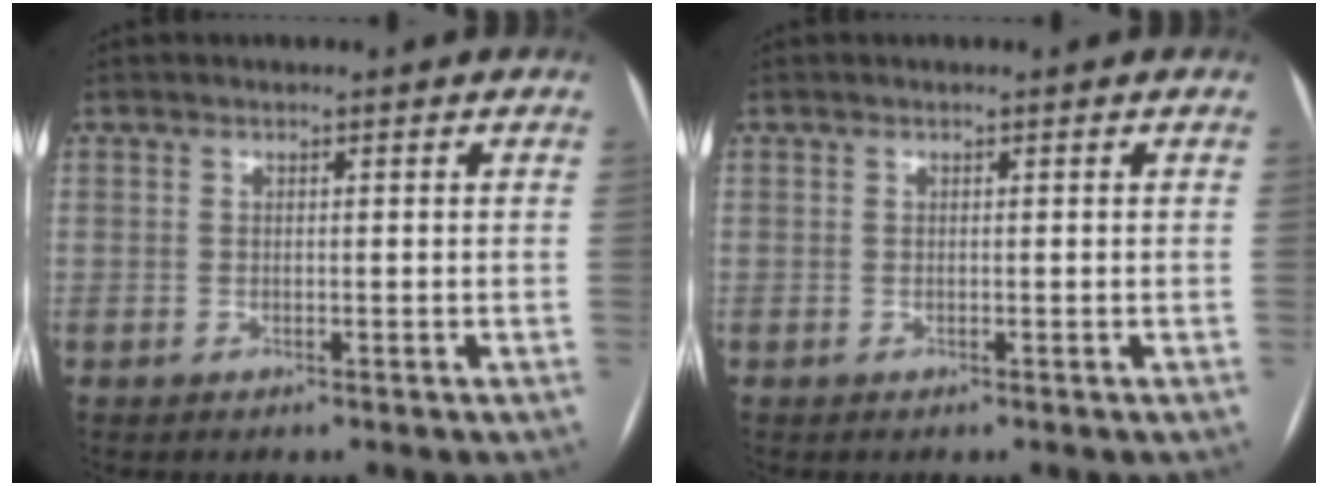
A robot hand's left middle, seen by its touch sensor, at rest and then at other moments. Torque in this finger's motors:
{"motor_torque": [0.00, 0.00, 0.00, 0.00]}